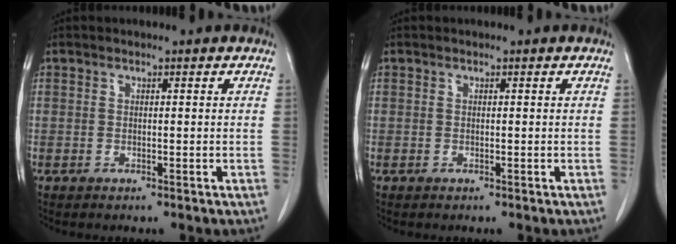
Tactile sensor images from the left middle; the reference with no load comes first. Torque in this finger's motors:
{"motor_torque": [-0.03, 0.03, 0.00, 0.00]}